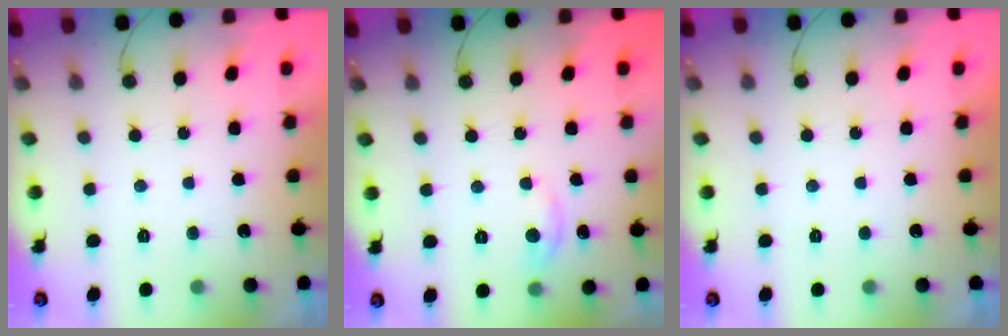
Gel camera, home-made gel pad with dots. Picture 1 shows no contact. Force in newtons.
{"total": 3.3, "press": 3.3, "slide": 0.5}
{"total": 0.0}